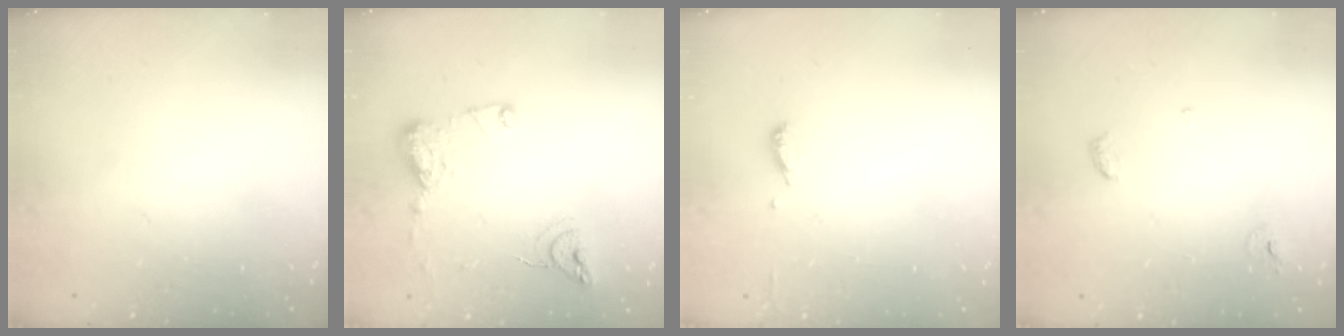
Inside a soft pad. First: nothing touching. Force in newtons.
{"total": 12.2, "press": 12.2, "slide": 1.0}
{"total": 6.1, "press": 6.0, "slide": 1.3}
{"total": 3.7, "press": 3.7, "slide": 0.3}